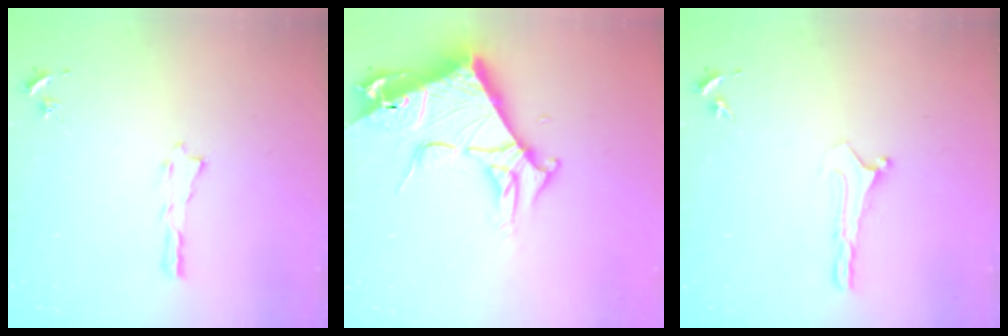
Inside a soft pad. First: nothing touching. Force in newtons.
{"total": 9.2, "press": 9.2, "slide": 0.9}
{"total": 0.0}